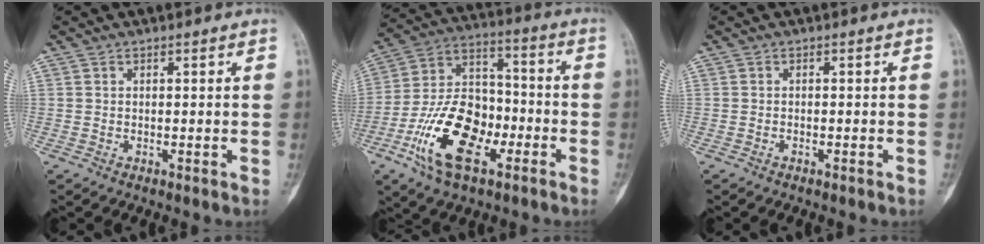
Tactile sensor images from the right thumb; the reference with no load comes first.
{"total": 18.3, "force": [-7.6, 9.8, 13.4], "torque": [-0.231, 0.047, -0.141]}
{"total": 0.6, "force": [-0.4, 0.1, 0.3], "torque": [-0.014, 0.005, -0.005]}